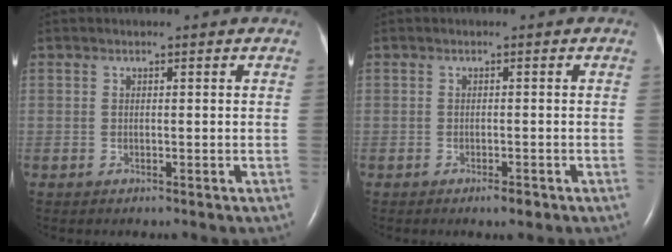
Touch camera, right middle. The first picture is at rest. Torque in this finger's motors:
{"motor_torque": [0.41, -0.24, 0.00, 0.00]}